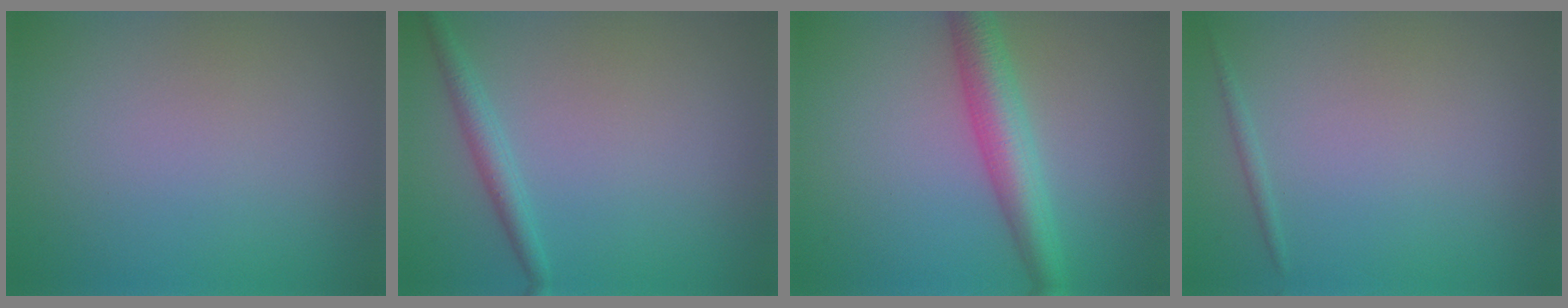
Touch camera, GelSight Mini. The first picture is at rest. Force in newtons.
{"total": 2.0, "press": 2.0, "slide": 0.1}
{"total": 4.8, "press": 4.8, "slide": 0.1}
{"total": 0.6, "press": 0.6, "slide": 0.1}